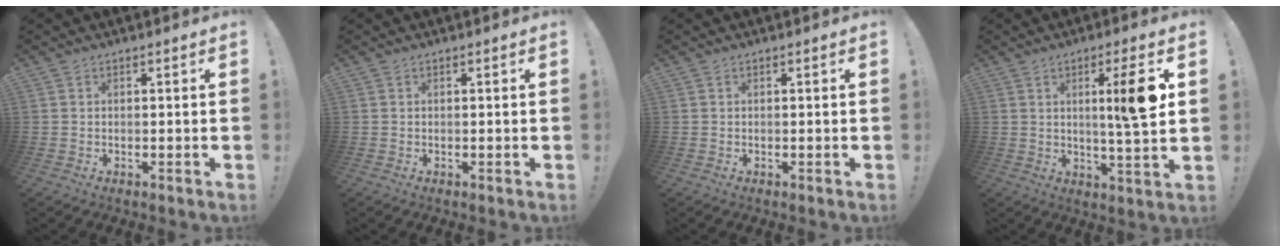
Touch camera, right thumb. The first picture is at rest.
{"total": 0.0}
{"total": 0.0}
{"total": 11.1, "force": [2.3, 0.1, 10.9], "torque": [-0.157, -0.015, 0.020]}